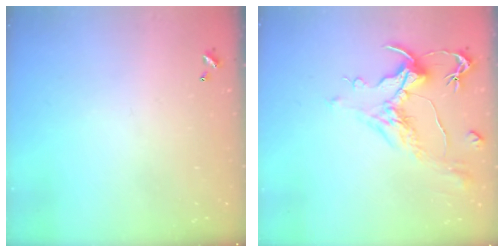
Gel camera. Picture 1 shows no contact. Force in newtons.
{"total": 1.7, "press": 0.9, "slide": 1.4}